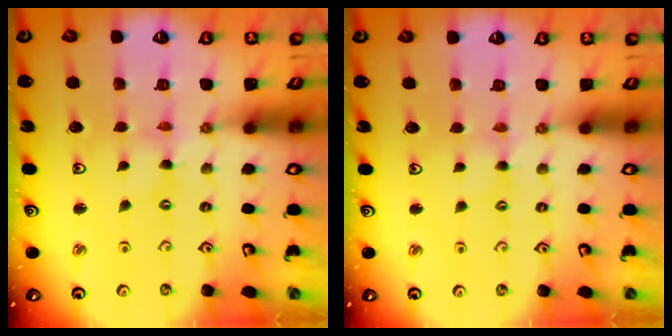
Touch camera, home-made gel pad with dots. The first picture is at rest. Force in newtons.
{"total": 1.5, "press": 1.4, "slide": 0.3}